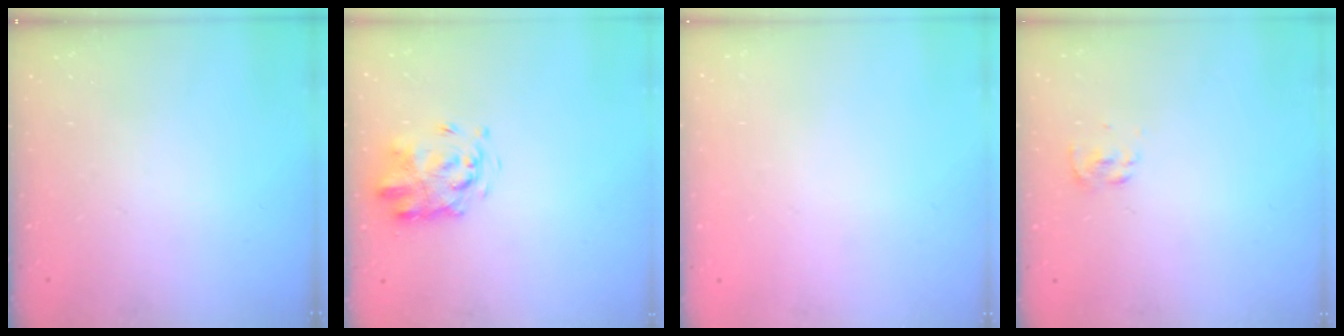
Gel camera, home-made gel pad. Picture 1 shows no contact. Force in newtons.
{"total": 3.6, "press": 3.5, "slide": 1.0}
{"total": 1.7, "press": 1.7, "slide": 0.2}
{"total": 2.3, "press": 2.1, "slide": 0.9}